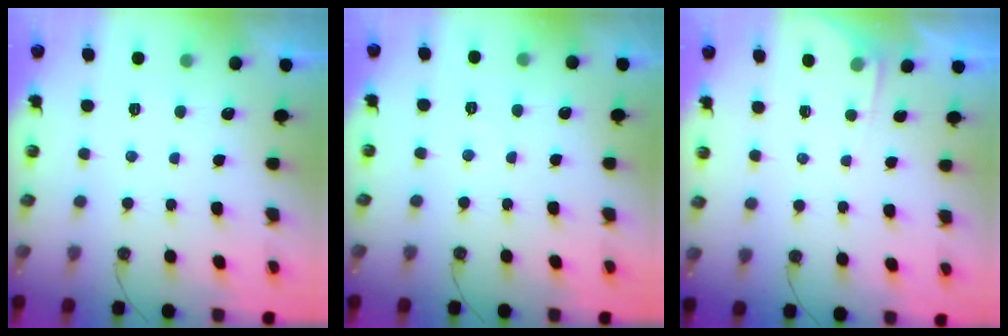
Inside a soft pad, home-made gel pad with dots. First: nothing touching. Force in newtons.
{"total": 3.6, "press": 3.6, "slide": 0.5}
{"total": 2.0, "press": 2.0, "slide": 0.3}